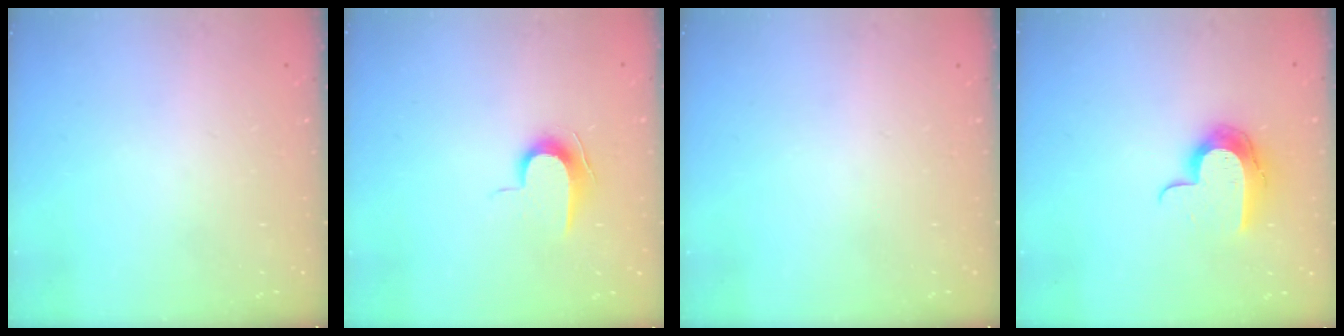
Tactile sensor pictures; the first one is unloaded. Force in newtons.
{"total": 7.8, "press": 7.8, "slide": 0.7}
{"total": 0.0}
{"total": 11.3, "press": 11.2, "slide": 0.7}